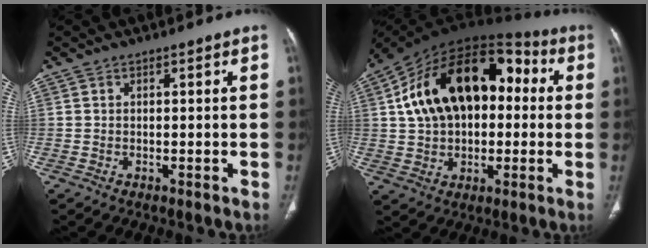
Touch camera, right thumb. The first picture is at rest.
{"total": 24.0, "force": [3.5, 15.0, 18.4], "torque": [-0.285, 0.039, 0.050]}